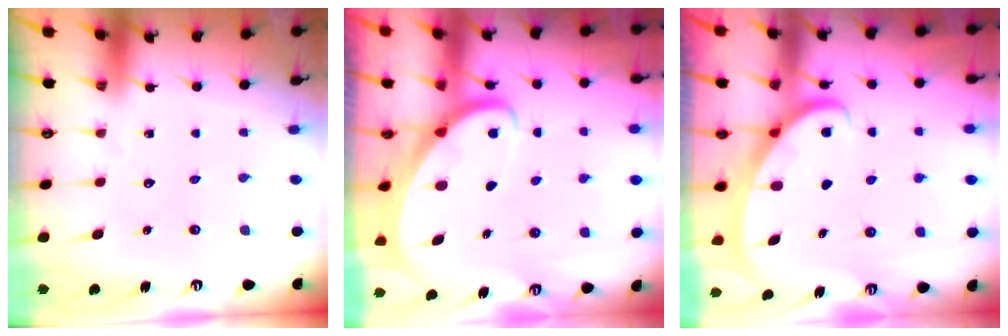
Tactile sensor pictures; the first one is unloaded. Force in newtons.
{"total": 2.8, "press": 2.8, "slide": 0.4}
{"total": 2.5, "press": 2.5, "slide": 0.3}